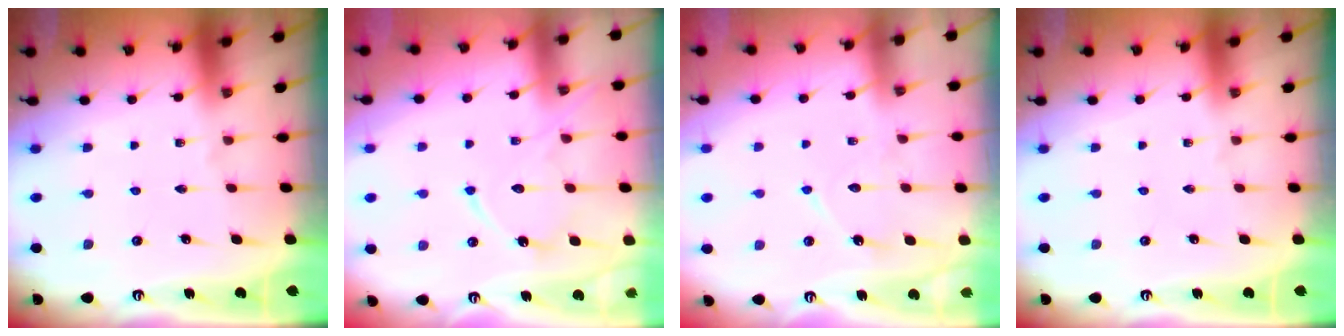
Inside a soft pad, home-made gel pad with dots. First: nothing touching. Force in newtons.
{"total": 12.4, "press": 12.4, "slide": 1.0}
{"total": 8.2, "press": 8.1, "slide": 0.7}
{"total": 0.0}